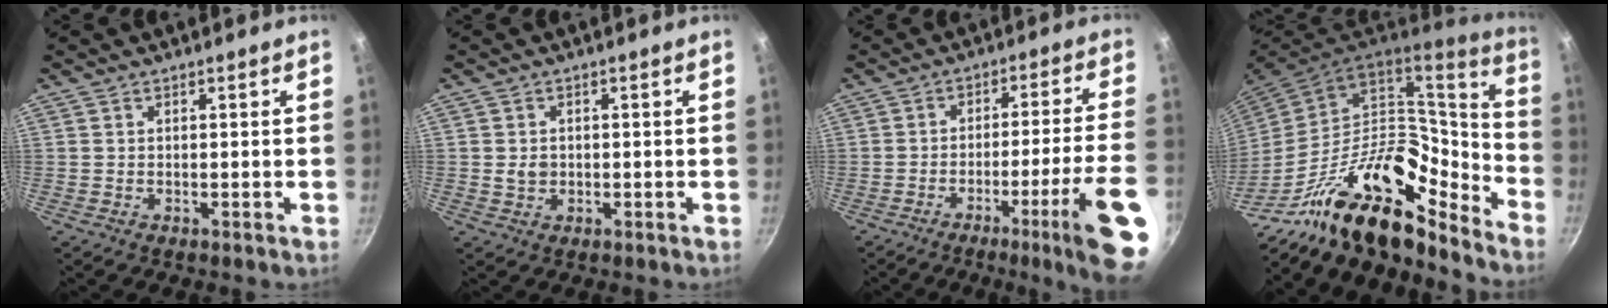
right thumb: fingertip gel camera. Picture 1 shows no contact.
{"total": 2.1, "force": [0.1, 1.9, 0.9], "torque": [-0.009, -0.002, 0.002]}
{"total": 16.2, "force": [-7.9, 0.6, 14.1], "torque": [-0.190, 0.036, -0.108]}
{"total": 25.2, "force": [-14.7, 12.6, 16.2], "torque": [-0.206, 0.084, -0.270]}